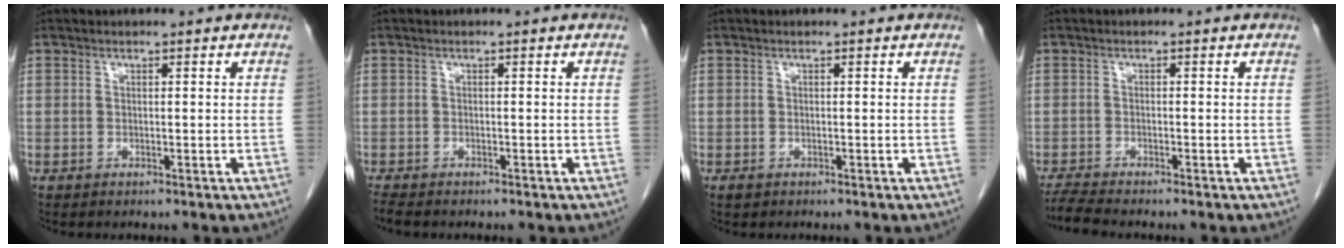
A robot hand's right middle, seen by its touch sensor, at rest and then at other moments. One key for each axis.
{"total": 1.9, "fx": -1.7, "fy": 0.5, "fz": 0.8, "tx": -0.023, "ty": -0.007, "tz": -0.025}
{"total": 0.7, "fx": -0.4, "fy": 0.4, "fz": 0.3, "tx": -0.008, "ty": 0.000, "tz": -0.003}
{"total": 3.2, "fx": -3.0, "fy": -0.6, "fz": 1.0, "tx": -0.027, "ty": -0.018, "tz": -0.056}